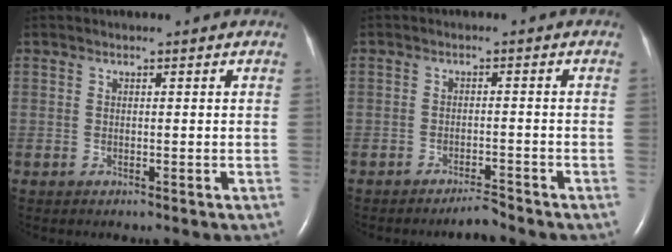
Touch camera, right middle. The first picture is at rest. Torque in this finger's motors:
{"motor_torque": [0.10, -0.10, 0.01, 0.02]}